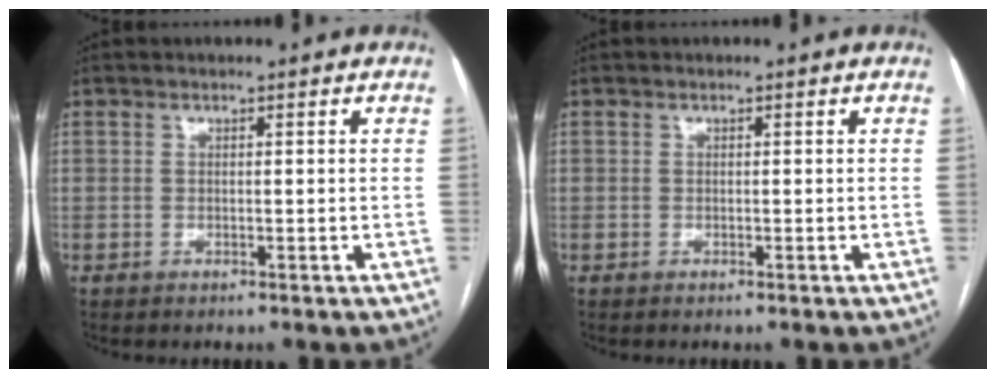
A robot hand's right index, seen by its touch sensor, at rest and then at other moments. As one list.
[{"total": 0.0}]